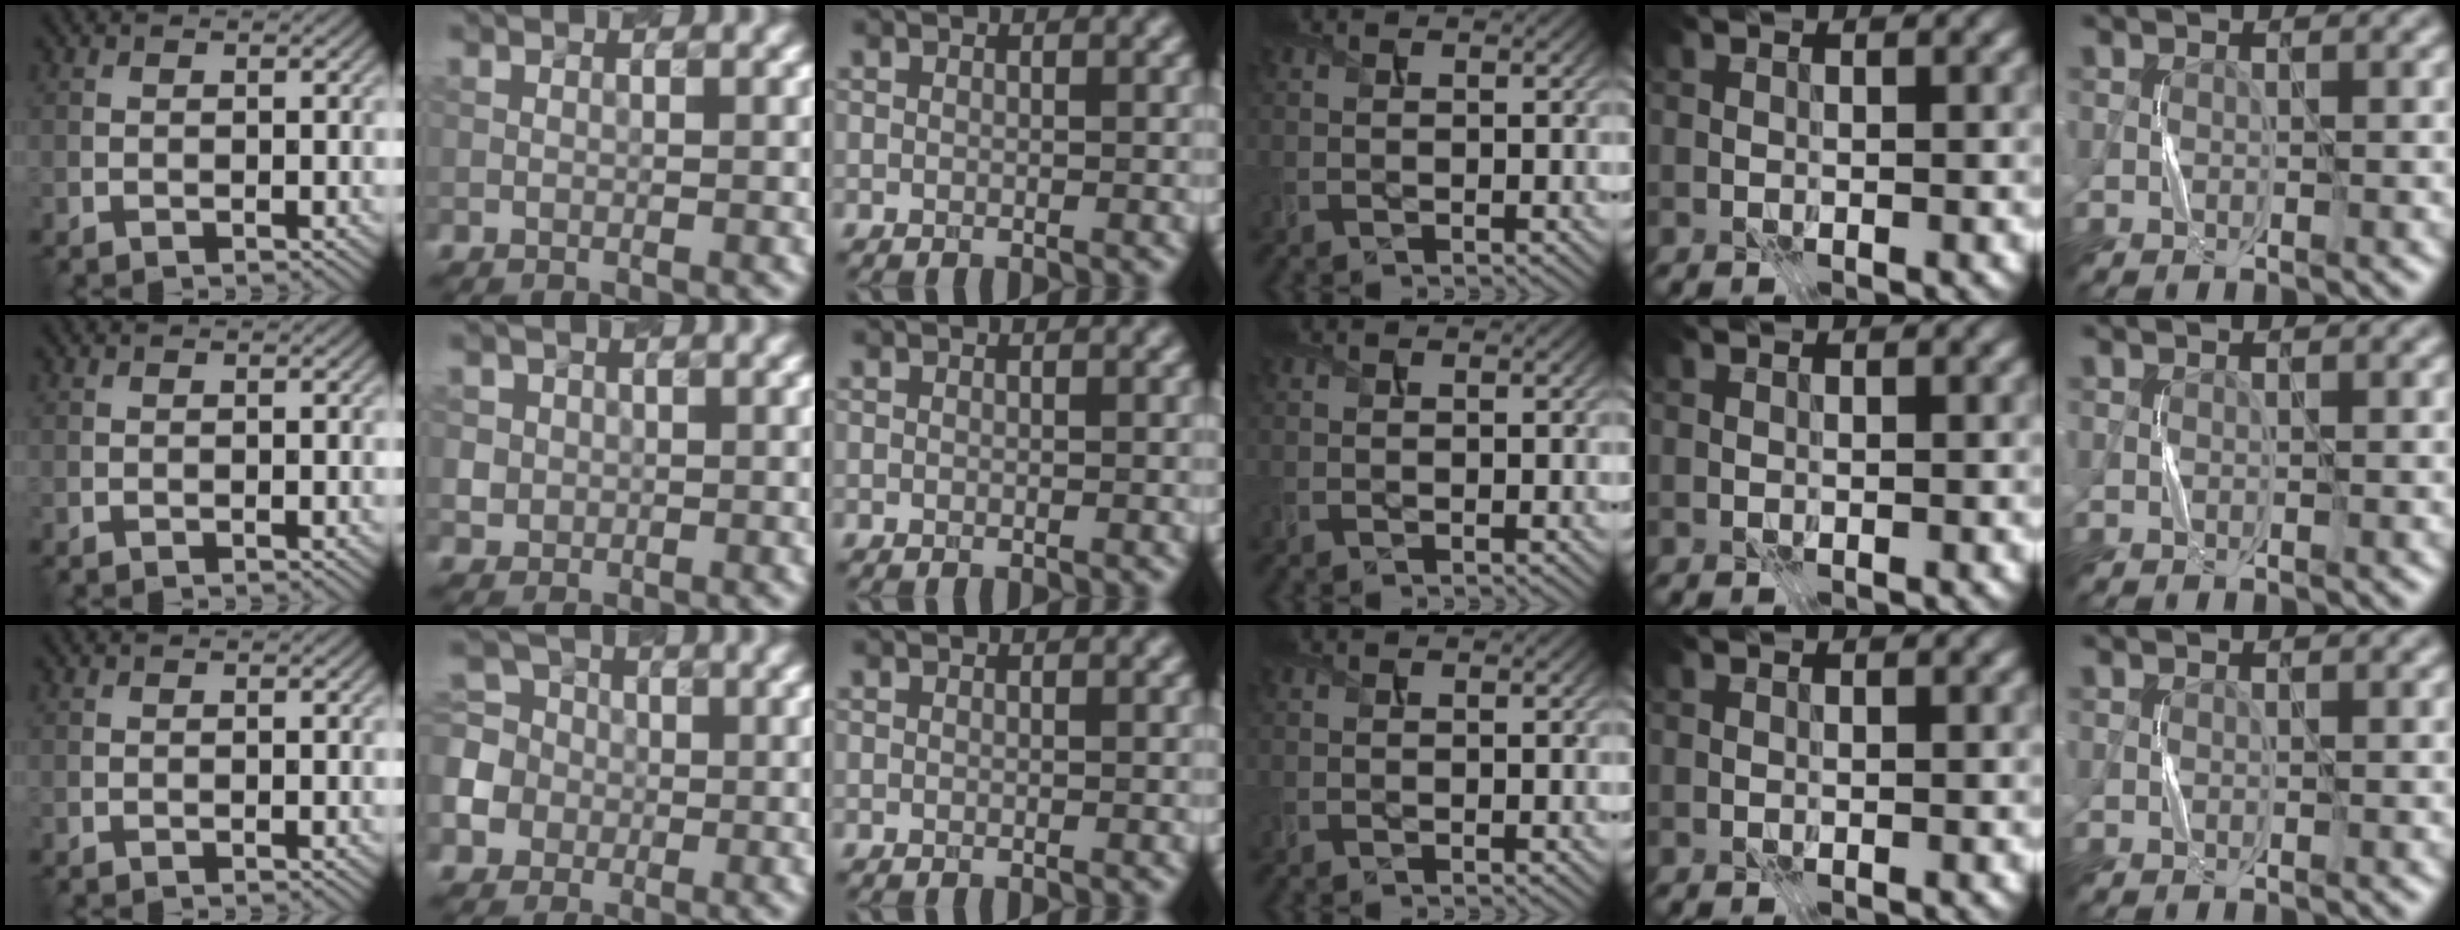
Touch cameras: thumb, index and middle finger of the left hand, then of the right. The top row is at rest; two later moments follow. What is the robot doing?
{"motion": "press", "object": "calculator"}